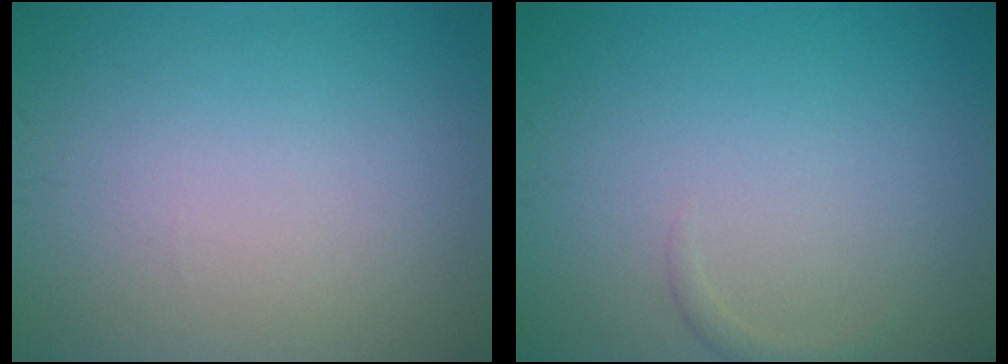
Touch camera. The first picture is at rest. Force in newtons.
{"total": 0.7, "press": 0.7, "slide": 0.0}